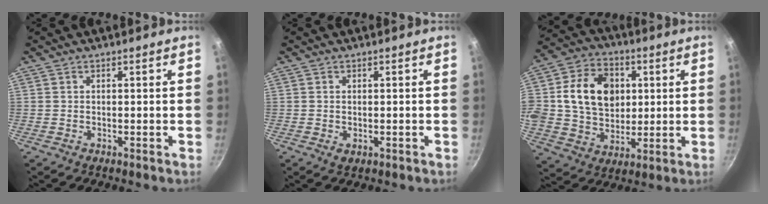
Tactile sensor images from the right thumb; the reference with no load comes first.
{"total": 1.4, "force": [-0.2, 0.8, 1.1], "torque": [-0.017, -0.002, -0.002]}
{"total": 17.5, "force": [2.9, 13.6, 10.7], "torque": [-0.161, 0.012, 0.045]}